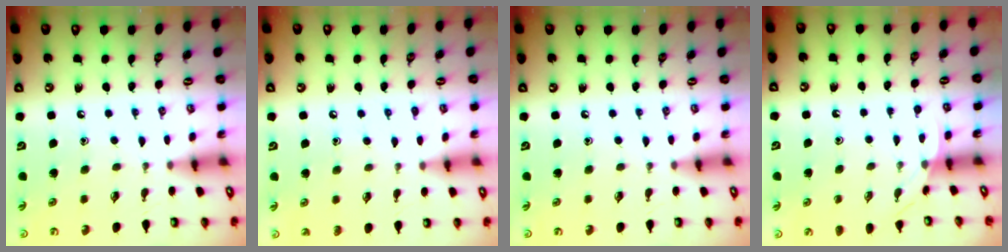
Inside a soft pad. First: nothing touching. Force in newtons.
{"total": 4.4, "press": 4.4, "slide": 0.4}
{"total": 0.0}
{"total": 3.1, "press": 3.1, "slide": 0.3}